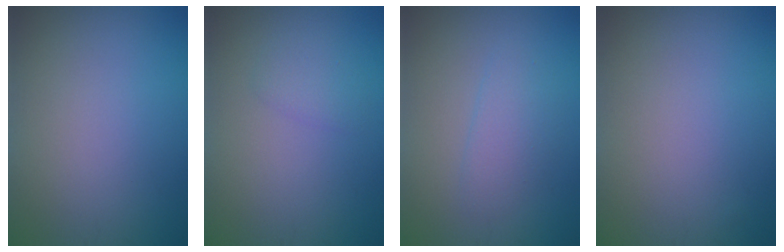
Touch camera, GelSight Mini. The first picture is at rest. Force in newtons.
{"total": 1.3, "press": 1.3, "slide": 0.1}
{"total": 2.0, "press": 1.9, "slide": 0.1}
{"total": 0.0}